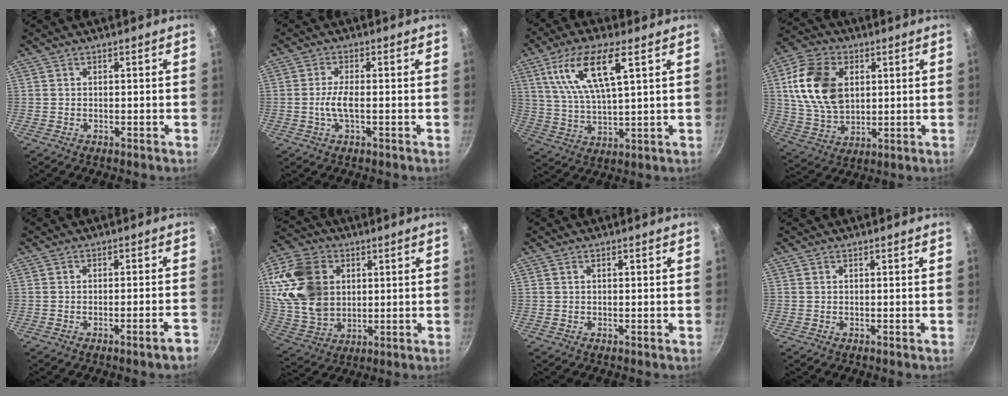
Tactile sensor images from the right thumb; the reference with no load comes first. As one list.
[{"total": 3.8, "force": [-0.7, 1.0, 3.6], "torque": [-0.078, 0.007, -0.018]}, {"total": 14.1, "force": [5.8, 4.3, 12.1], "torque": [-0.233, -0.011, 0.115]}, {"total": 16.6, "force": [3.6, 11.5, 11.4], "torque": [-0.197, -0.007, 0.073]}, {"total": 3.5, "force": [-2.4, 0.2, 2.6], "torque": [-0.029, 0.024, -0.026]}, {"total": 18.2, "force": [4.1, 13.5, 11.4], "torque": [-0.199, -0.010, 0.088]}, {"total": 0.5, "force": [0.1, 0.2, 0.5], "torque": [-0.007, 0.004, 0.003]}, {"total": 0.0}]